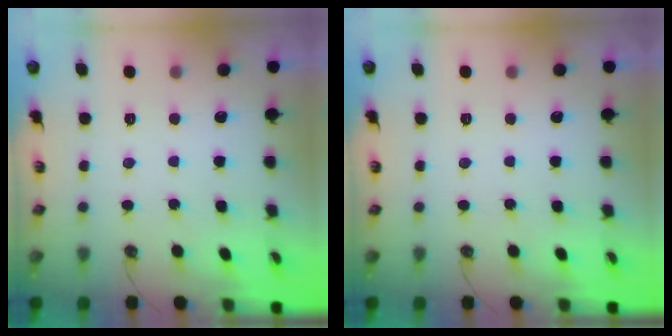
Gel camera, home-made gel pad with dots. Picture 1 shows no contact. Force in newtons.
{"total": 0.0}